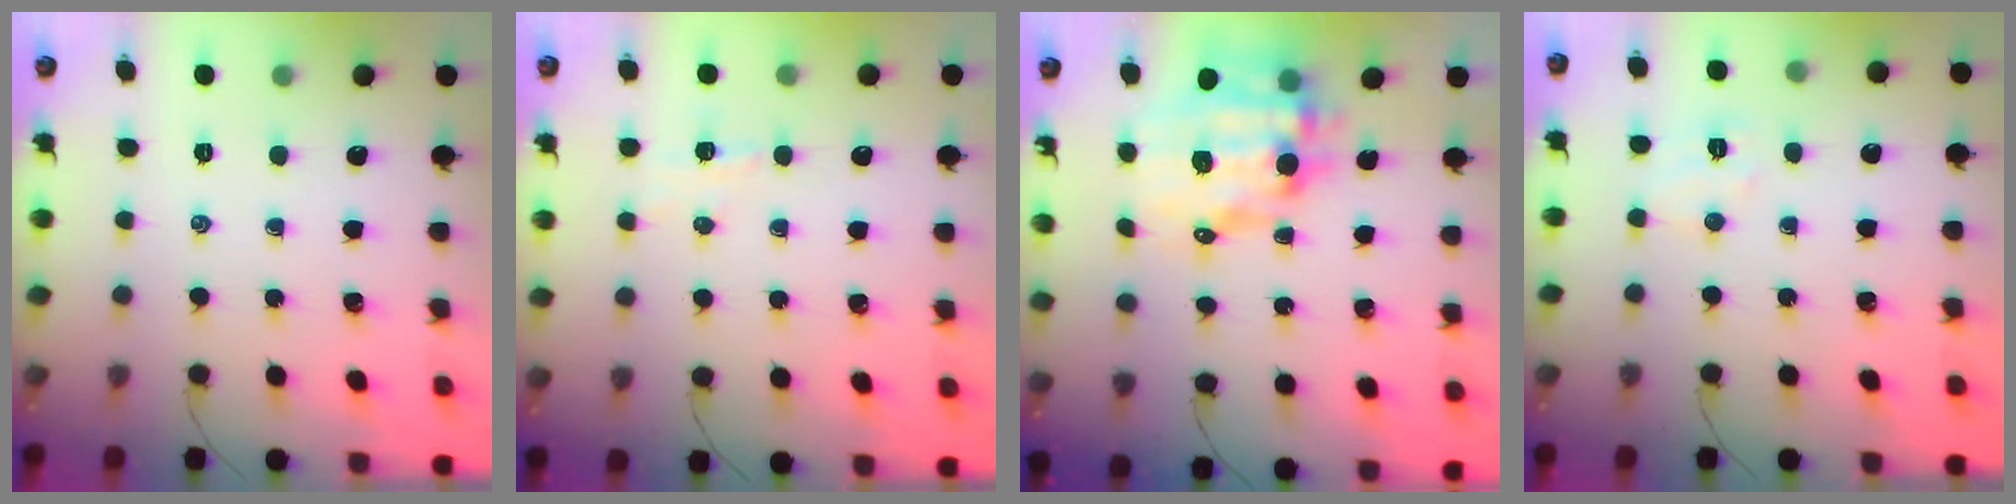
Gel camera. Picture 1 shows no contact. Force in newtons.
{"total": 3.0, "press": 2.8, "slide": 0.9}
{"total": 12.7, "press": 12.4, "slide": 2.9}
{"total": 6.0, "press": 5.9, "slide": 1.2}